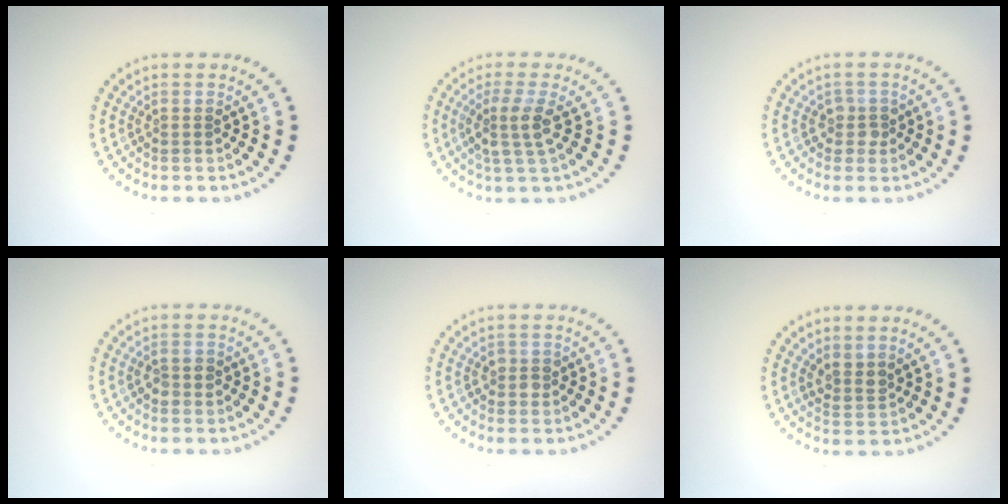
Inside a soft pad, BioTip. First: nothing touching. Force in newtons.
{"total": 2.8, "press": 2.3, "slide": 1.7}
{"total": 1.4, "press": 1.1, "slide": 0.8}
{"total": 1.3, "press": 1.3, "slide": 0.3}
{"total": 1.3, "press": 1.2, "slide": 0.5}
{"total": 1.5, "press": 1.2, "slide": 0.9}